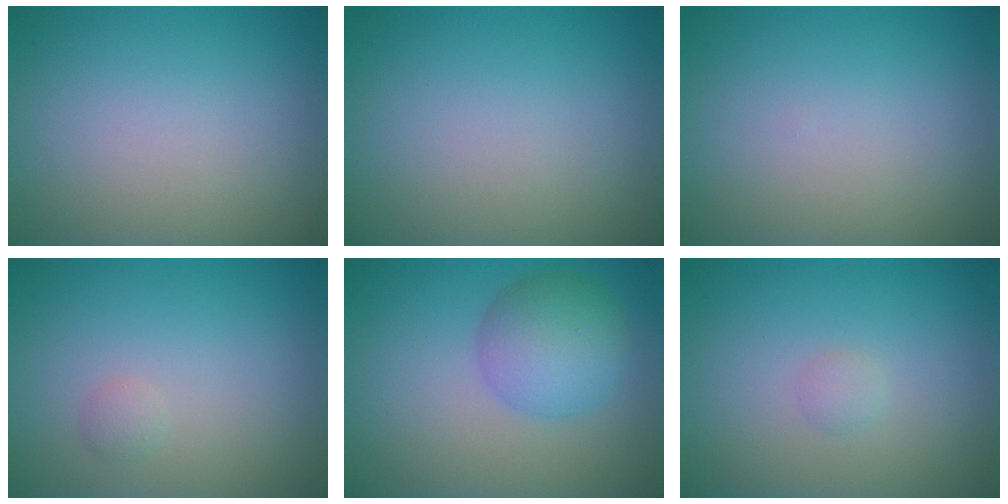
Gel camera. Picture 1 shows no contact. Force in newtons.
{"total": 0.0}
{"total": 0.0}
{"total": 0.7, "press": 0.7, "slide": 0.0}
{"total": 4.9, "press": 4.9, "slide": 0.1}
{"total": 0.7, "press": 0.7, "slide": 0.0}